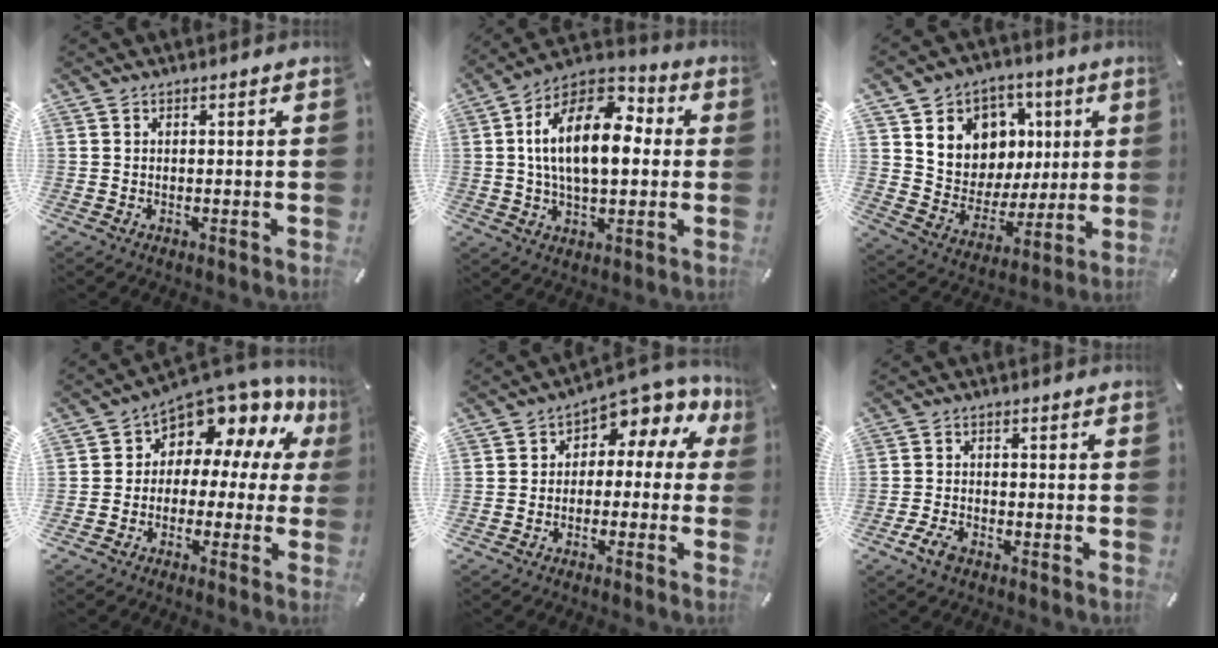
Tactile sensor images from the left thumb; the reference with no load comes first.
{"total": 18.0, "force": [2.4, 10.5, 14.4], "torque": [-0.271, -0.004, 0.035]}
{"total": 10.9, "force": [2.2, 10.5, 1.4], "torque": [-0.021, -0.029, 0.052]}
{"total": 9.6, "force": [7.3, 5.1, 3.5], "torque": [-0.068, -0.080, 0.130]}
{"total": 5.7, "force": [2.2, 3.5, 3.9], "torque": [-0.060, -0.028, 0.034]}
{"total": 3.8, "force": [-2.3, 2.0, 2.1], "torque": [-0.055, 0.005, -0.048]}